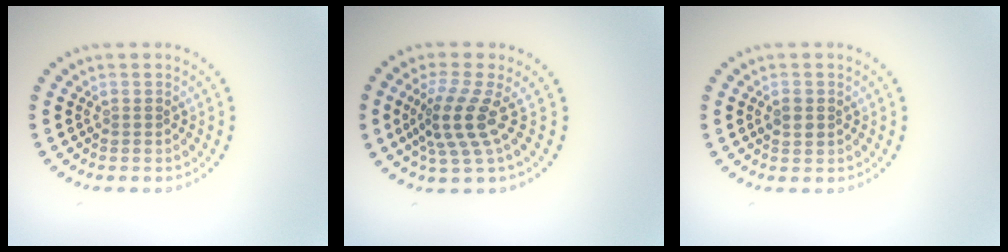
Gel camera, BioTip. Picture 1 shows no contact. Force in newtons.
{"total": 4.0, "press": 2.9, "slide": 2.8}
{"total": 1.0, "press": 1.0, "slide": 0.1}